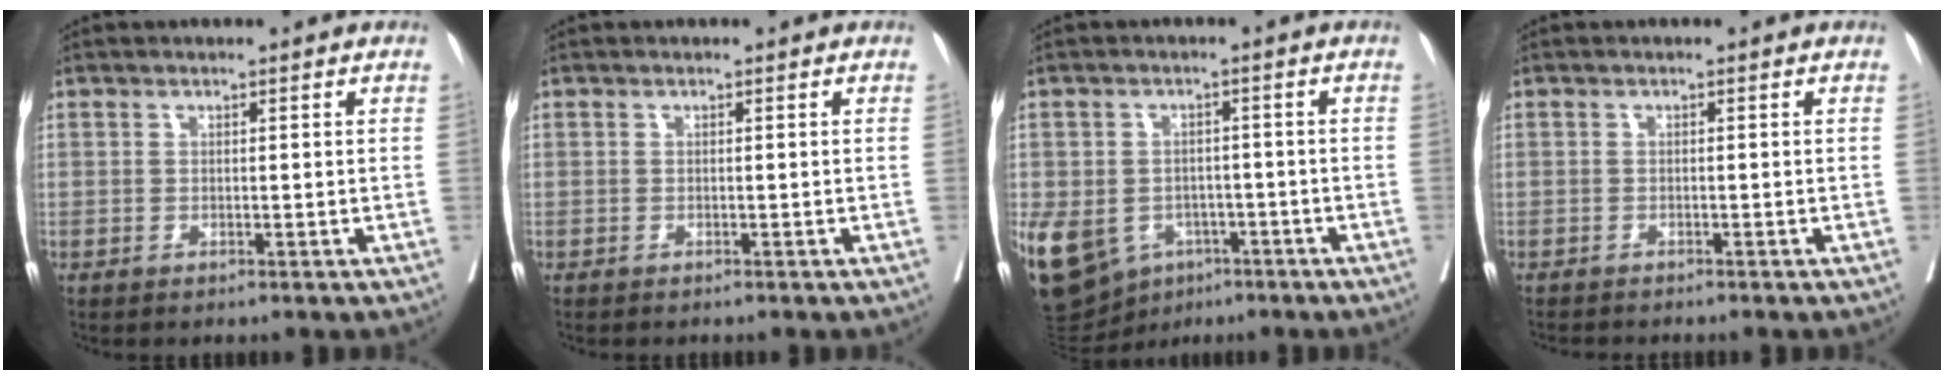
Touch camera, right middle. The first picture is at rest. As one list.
[{"total": 1.2, "force": [-1.1, 0.2, 0.5], "torque": [-0.002, 0.000, -0.017]}, {"total": 23.4, "force": [-9.7, 18.1, 11.1], "torque": [-0.351, -0.018, -0.139]}, {"total": 3.7, "force": [-3.5, 0.3, 1.1], "torque": [-0.015, -0.010, -0.056]}]